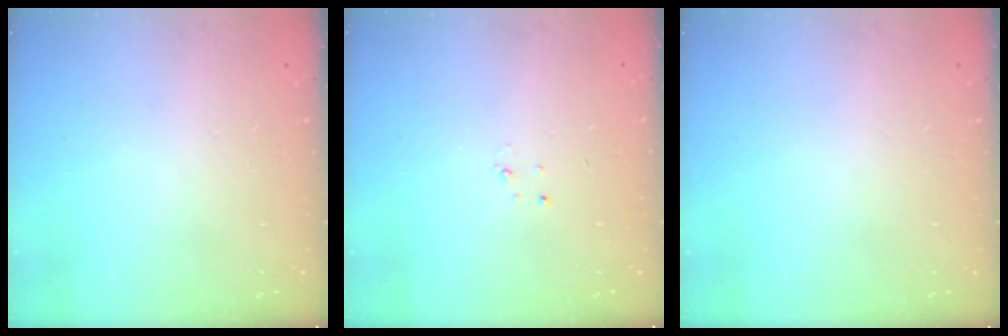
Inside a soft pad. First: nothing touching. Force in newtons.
{"total": 2.3, "press": 2.3, "slide": 0.3}
{"total": 0.0}